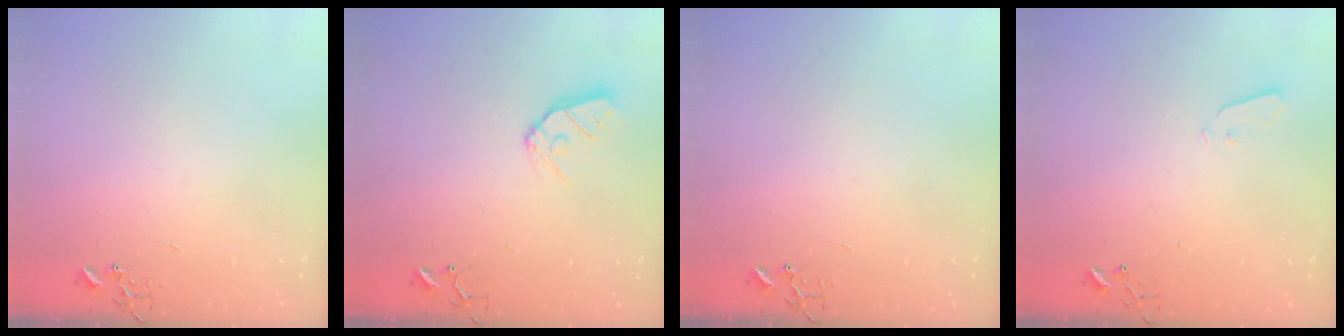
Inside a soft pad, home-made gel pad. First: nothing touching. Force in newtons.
{"total": 9.2, "press": 9.2, "slide": 0.8}
{"total": 0.0}
{"total": 3.0, "press": 3.0, "slide": 0.3}